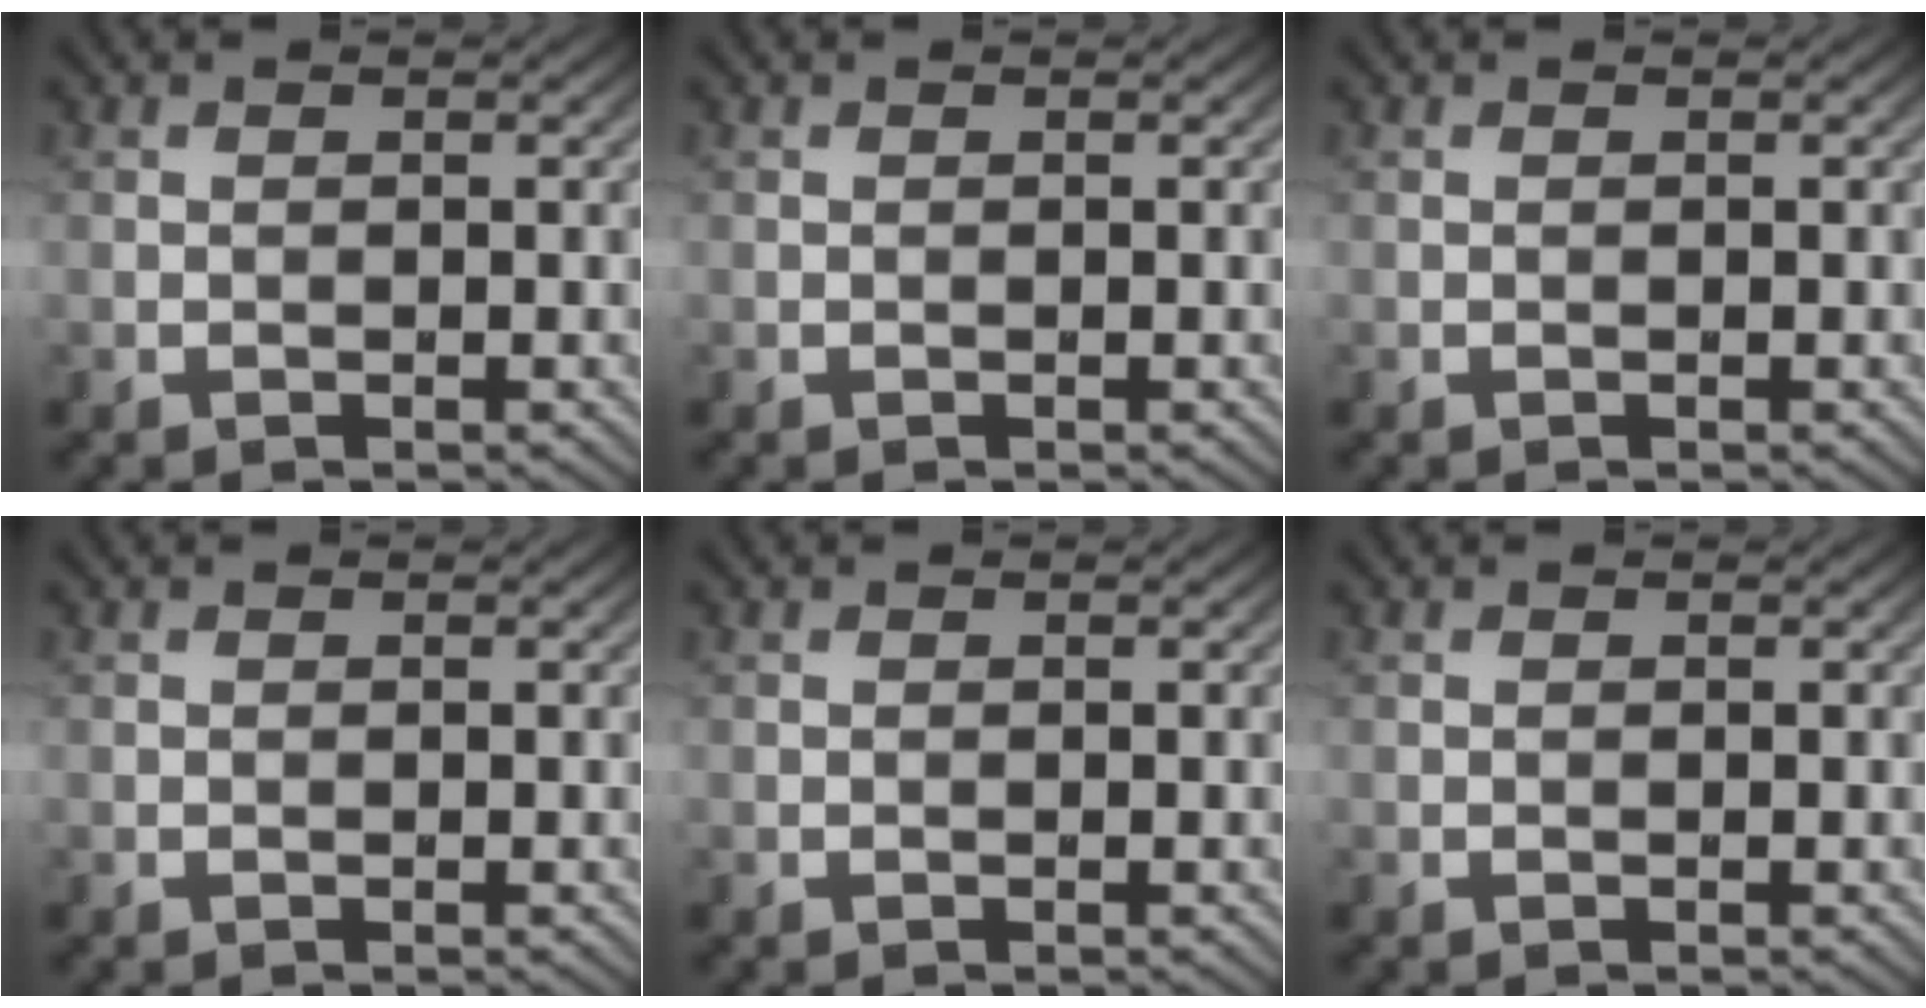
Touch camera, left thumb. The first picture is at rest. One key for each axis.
{"total": 0.0}
{"total": 0.0}
{"total": 0.0}
{"total": 0.0}
{"total": 0.0}